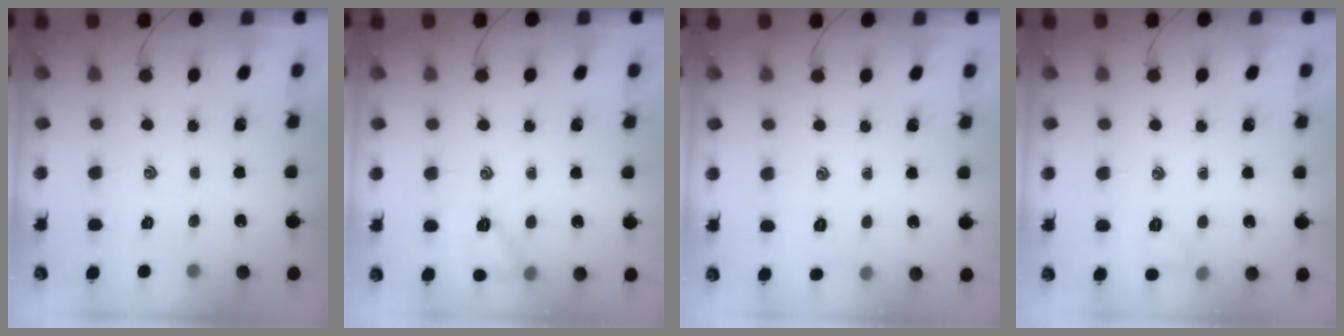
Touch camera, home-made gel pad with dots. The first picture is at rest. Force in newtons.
{"total": 8.4, "press": 8.3, "slide": 1.5}
{"total": 4.0, "press": 3.9, "slide": 1.2}
{"total": 5.4, "press": 5.1, "slide": 1.5}